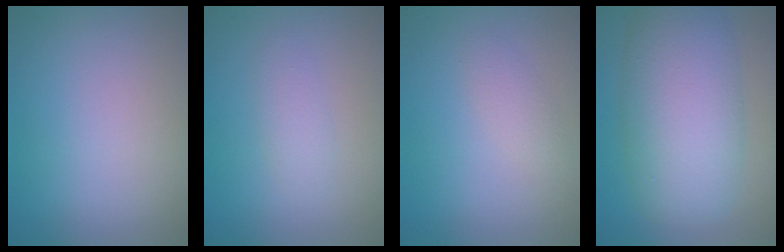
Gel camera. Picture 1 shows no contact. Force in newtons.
{"total": 1.5, "press": 1.5, "slide": 0.0}
{"total": 1.2, "press": 1.2, "slide": 0.1}
{"total": 9.1, "press": 9.1, "slide": 0.3}